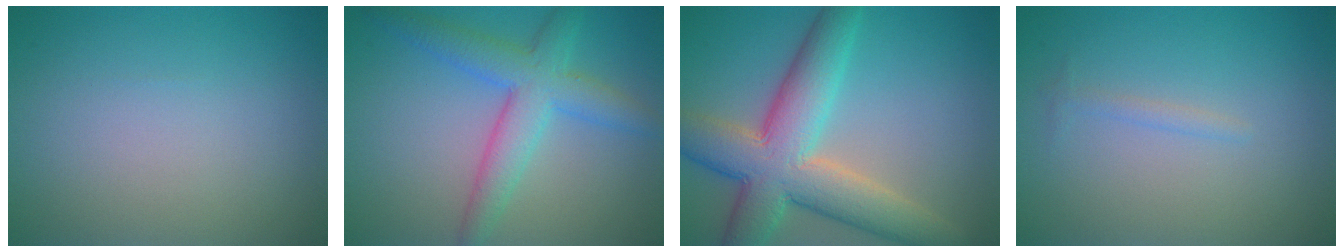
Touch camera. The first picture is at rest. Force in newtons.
{"total": 5.1, "press": 5.1, "slide": 0.1}
{"total": 9.7, "press": 9.7, "slide": 0.4}
{"total": 0.8, "press": 0.8, "slide": 0.0}